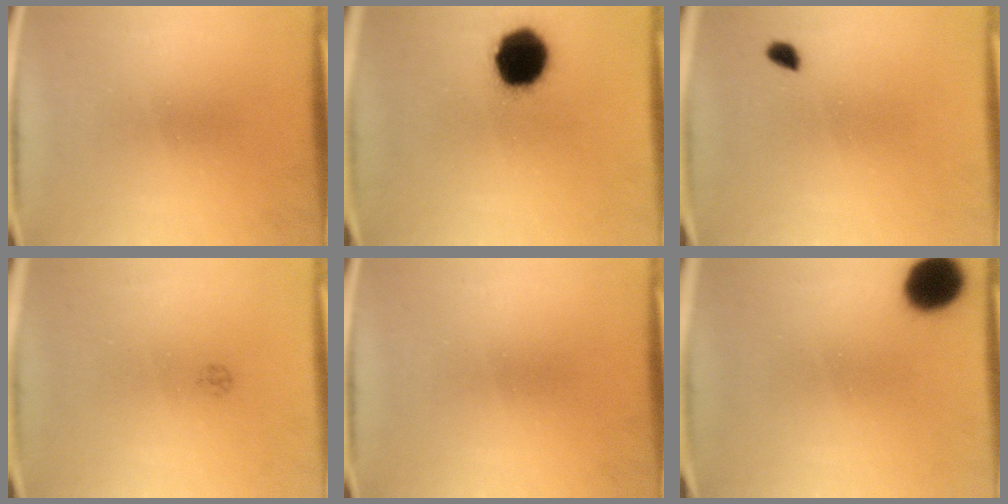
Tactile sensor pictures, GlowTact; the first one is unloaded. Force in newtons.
{"total": 16.0}
{"total": 1.7}
{"total": 1.0}
{"total": 0.0}
{"total": 10.8}